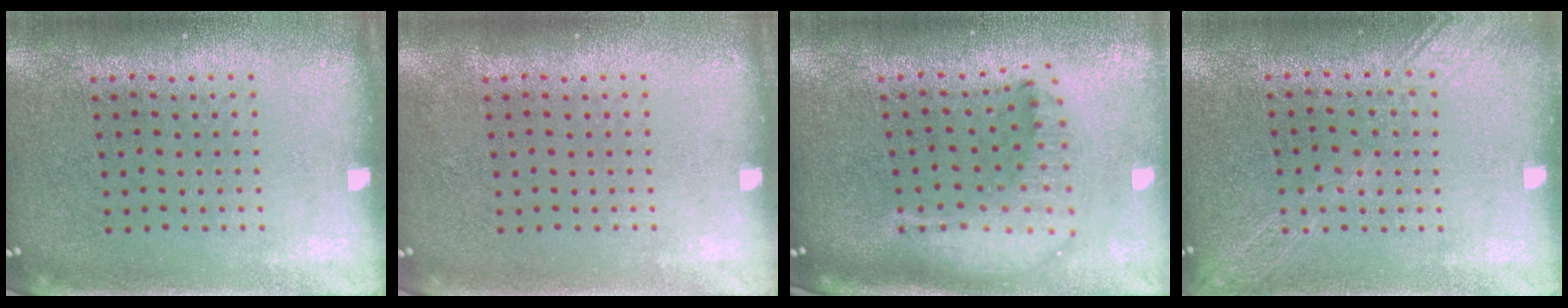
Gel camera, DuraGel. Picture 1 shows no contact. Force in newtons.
{"total": 0.0}
{"total": 2.2, "press": 1.7, "slide": 1.4}
{"total": 1.6, "press": 1.6, "slide": 0.4}